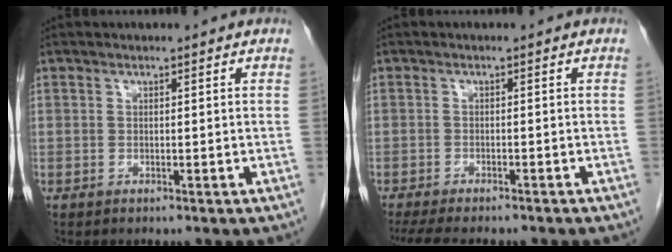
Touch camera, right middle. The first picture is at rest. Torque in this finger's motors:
{"motor_torque": [0.92, -0.82, 0.12, 0.04]}